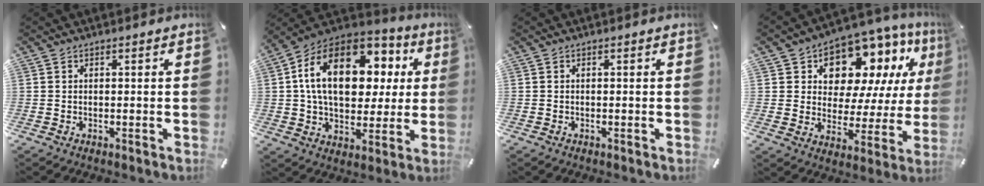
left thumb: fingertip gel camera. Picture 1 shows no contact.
{"total": 21.4, "force": [5.6, 13.8, 15.4], "torque": [-0.284, -0.007, 0.094]}
{"total": 0.0}
{"total": 12.4, "force": [7.7, 8.2, 5.3], "torque": [-0.093, -0.060, 0.144]}